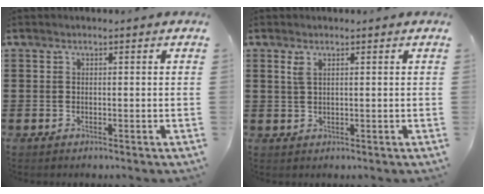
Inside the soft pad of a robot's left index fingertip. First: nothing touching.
{"total": 1.6, "force": [0.7, 0.5, 1.4], "torque": [-0.030, 0.002, 0.011]}